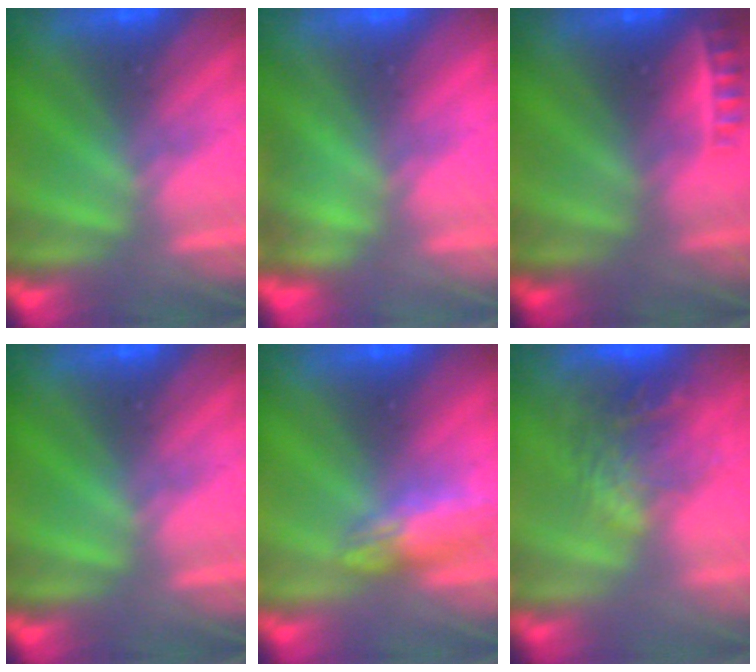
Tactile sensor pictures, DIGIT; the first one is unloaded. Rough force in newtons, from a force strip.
{"total": 3.5}
{"total": 2.3}
{"total": 0.0}
{"total": 2.4}
{"total": 11.0}